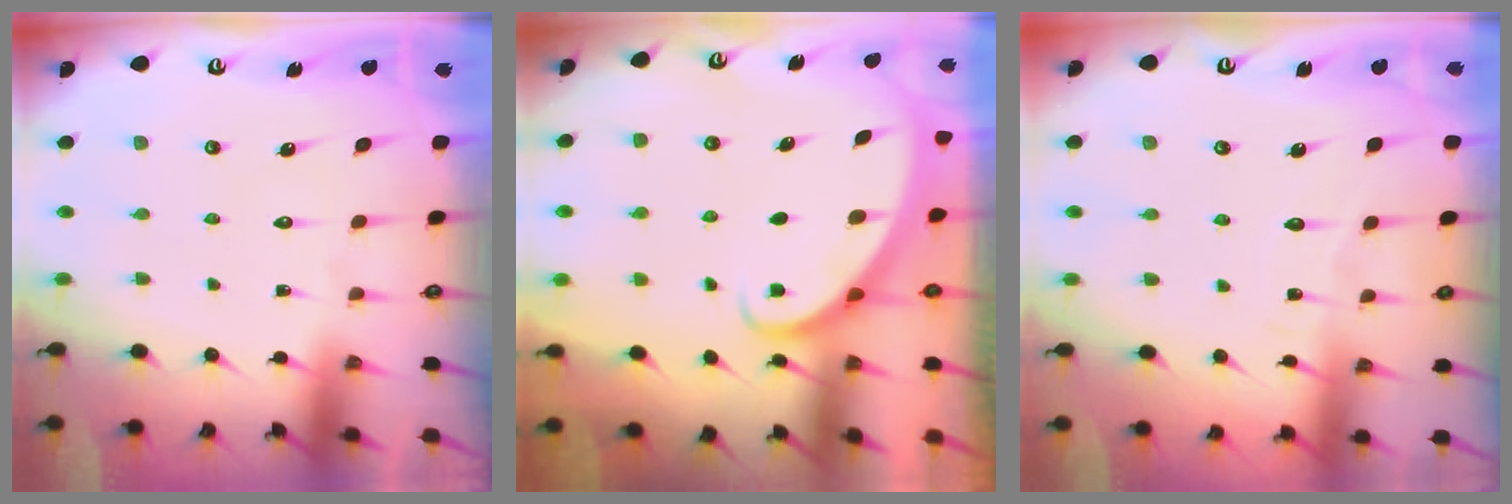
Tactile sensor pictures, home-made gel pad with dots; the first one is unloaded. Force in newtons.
{"total": 2.8, "press": 2.8, "slide": 0.2}
{"total": 3.7, "press": 3.7, "slide": 0.2}